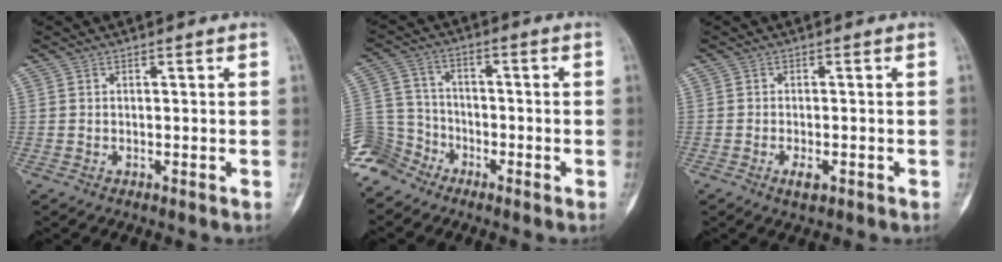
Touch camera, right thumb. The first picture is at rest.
{"total": 8.2, "force": [-6.2, 5.4, 0.7], "torque": [0.000, 0.041, -0.132]}
{"total": 1.4, "force": [-0.7, 0.5, 1.1], "torque": [-0.018, 0.001, -0.011]}